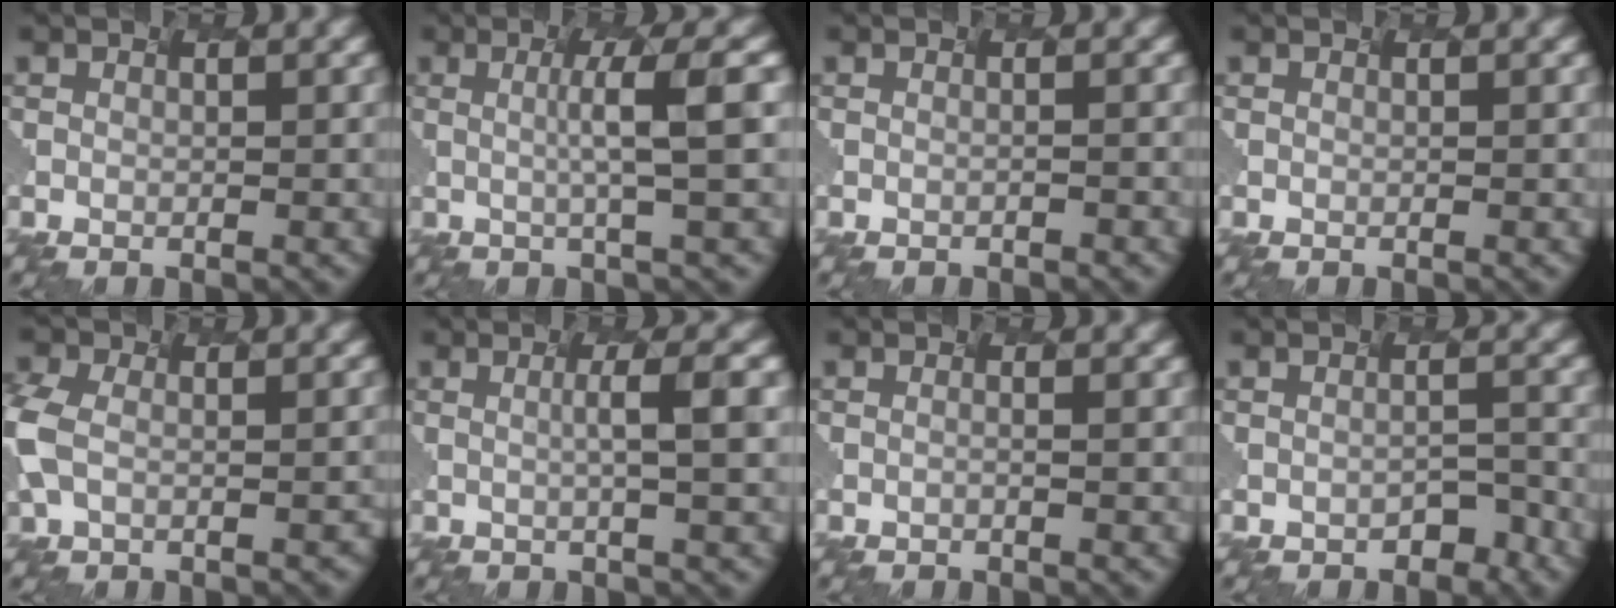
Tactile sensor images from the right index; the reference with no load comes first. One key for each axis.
{"total": 3.3, "fx": -0.3, "fy": -0.2, "fz": 3.3, "tx": -0.064, "ty": 0.008, "tz": 0.006}
{"total": 0.7, "fx": -0.3, "fy": 0.3, "fz": 0.5, "tx": 0.003, "ty": 0.003, "tz": -0.009}
{"total": 0.0}
{"total": 5.2, "fx": -1.8, "fy": 3.4, "fz": 3.5, "tx": -0.095, "ty": -0.004, "tz": -0.027}
{"total": 2.0, "fx": -0.4, "fy": -0.2, "fz": 2.0, "tx": -0.040, "ty": 0.008, "tz": 0.001}
{"total": 0.8, "fx": -0.2, "fy": 0.5, "fz": 0.7, "tx": 0.004, "ty": 0.003, "tz": -0.018}
{"total": 1.8, "fx": -1.7, "fy": 0.4, "fz": 0.5, "tx": -0.021, "ty": -0.005, "tz": -0.010}